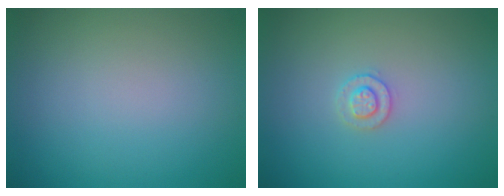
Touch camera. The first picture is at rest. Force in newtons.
{"total": 1.5, "press": 1.5, "slide": 0.1}